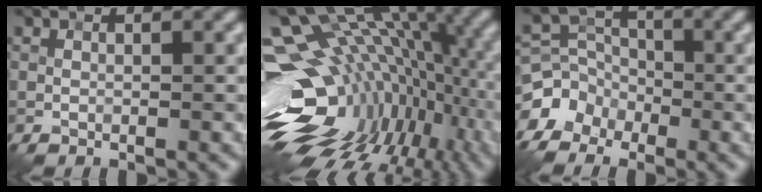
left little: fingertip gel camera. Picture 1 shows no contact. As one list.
[{"total": 18.3, "force": [-2.8, 11.7, 13.7], "torque": [-0.219, -0.012, -0.012]}, {"total": 6.3, "force": [-4.1, 4.7, 1.1], "torque": [0.006, -0.004, -0.086]}]